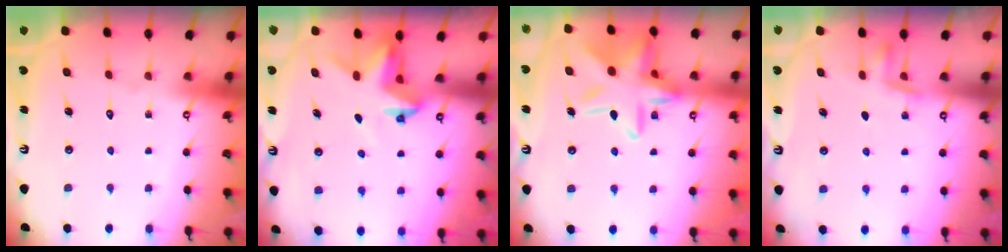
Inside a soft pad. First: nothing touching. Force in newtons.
{"total": 3.4, "press": 3.4, "slide": 0.2}
{"total": 18.8, "press": 18.7, "slide": 1.5}
{"total": 4.3, "press": 4.2, "slide": 0.9}